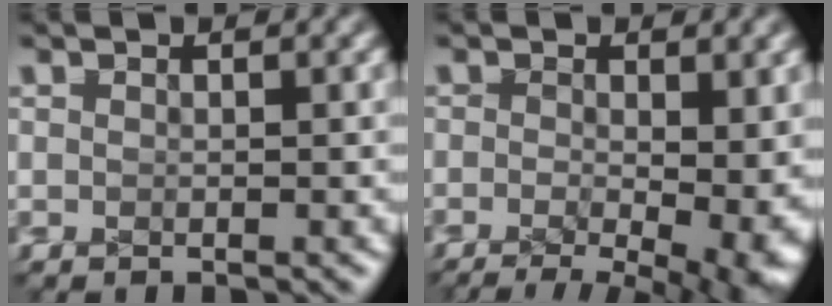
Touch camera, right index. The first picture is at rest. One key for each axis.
{"total": 8.7, "fx": -4.1, "fy": 4.1, "fz": 6.5, "tx": -0.081, "ty": -0.052, "tz": -0.040}